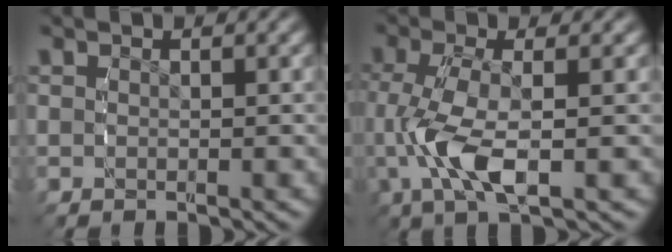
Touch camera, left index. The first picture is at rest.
{"total": 4.9, "force": [-0.2, 1.9, 4.5], "torque": [-0.099, 0.002, -0.005]}